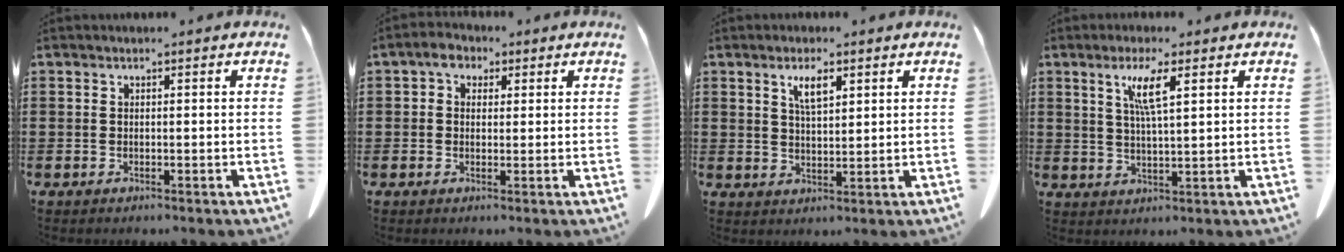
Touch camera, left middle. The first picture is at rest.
{"total": 2.6, "force": [1.3, 1.7, 1.4], "torque": [-0.034, 0.011, 0.022]}
{"total": 3.9, "force": [2.4, 1.2, 2.9], "torque": [-0.054, 0.003, 0.040]}
{"total": 5.4, "force": [2.6, 0.5, 4.7], "torque": [-0.099, 0.004, 0.041]}